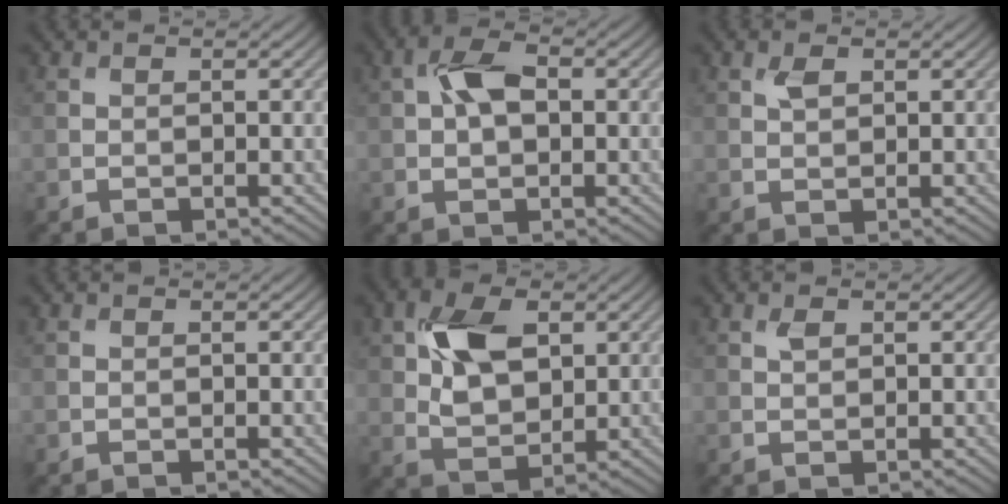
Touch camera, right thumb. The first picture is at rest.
{"total": 5.0, "force": [0.8, 2.9, 3.9], "torque": [-0.080, 0.008, 0.010]}
{"total": 1.6, "force": [0.8, 0.9, 1.1], "torque": [-0.025, 0.001, 0.017]}
{"total": 0.0}
{"total": 8.2, "force": [2.5, 5.0, 6.0], "torque": [-0.126, 0.003, 0.044]}
{"total": 1.0, "force": [0.6, 0.5, 0.7], "torque": [-0.018, -0.001, 0.012]}